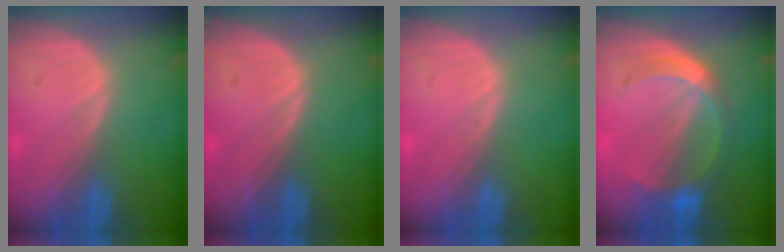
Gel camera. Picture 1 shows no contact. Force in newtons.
{"total": 0.0}
{"total": 0.0}
{"total": 5.7, "press": 5.4, "slide": 1.8}